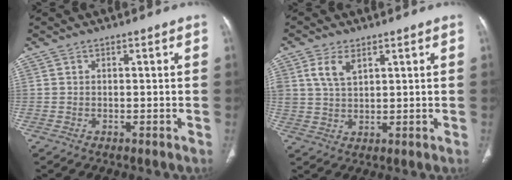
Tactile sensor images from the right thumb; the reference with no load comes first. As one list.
[{"total": 5.2, "force": [2.6, 2.8, 3.5], "torque": [-0.065, -0.007, 0.057]}]